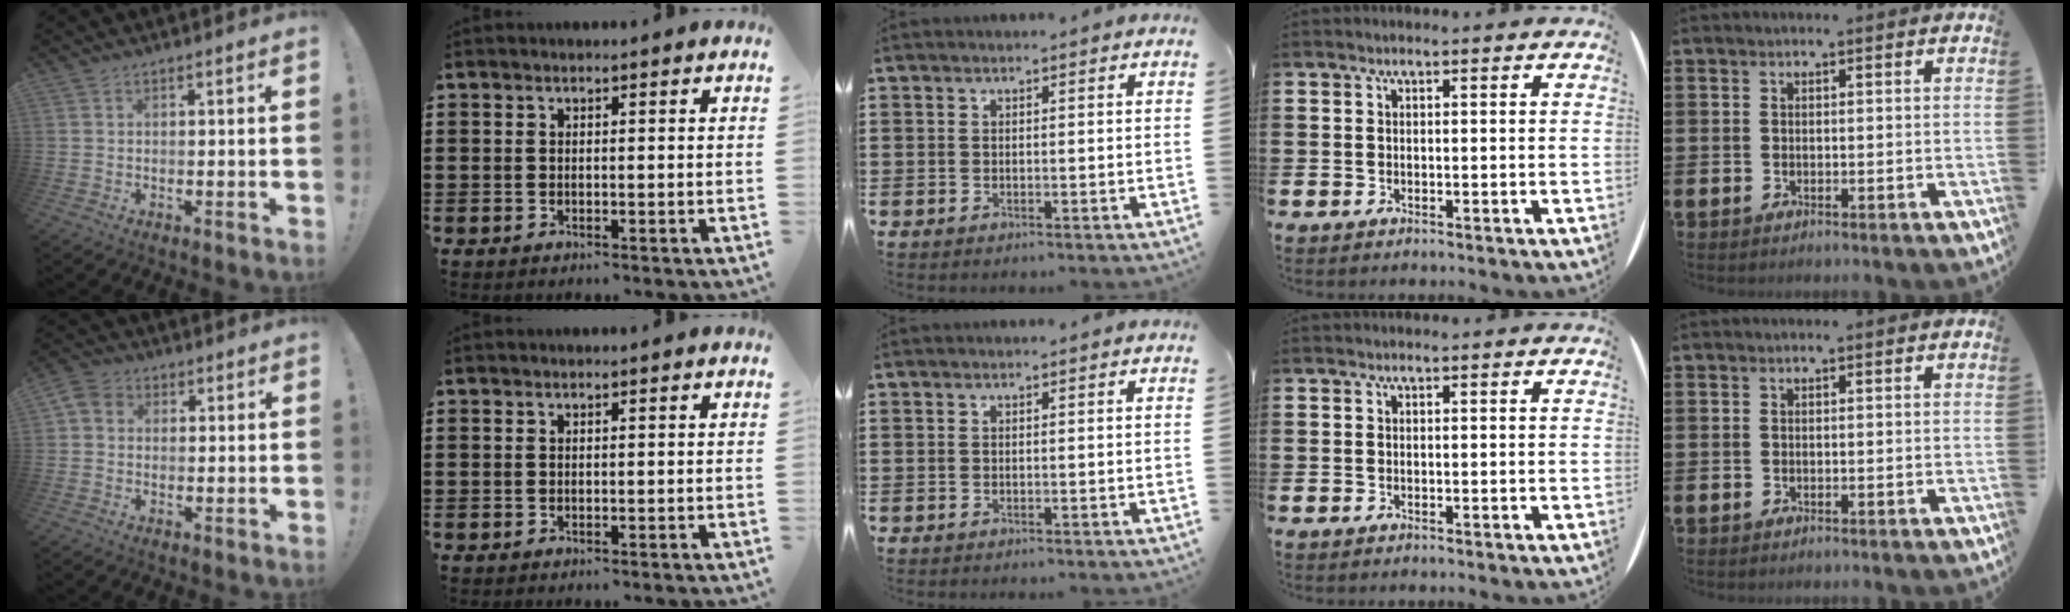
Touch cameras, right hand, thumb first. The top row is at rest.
{"thumb": {"total": 4.4, "force": [0.4, 3.8, 2.3], "torque": [-0.045, 0.005, 0.010]}}